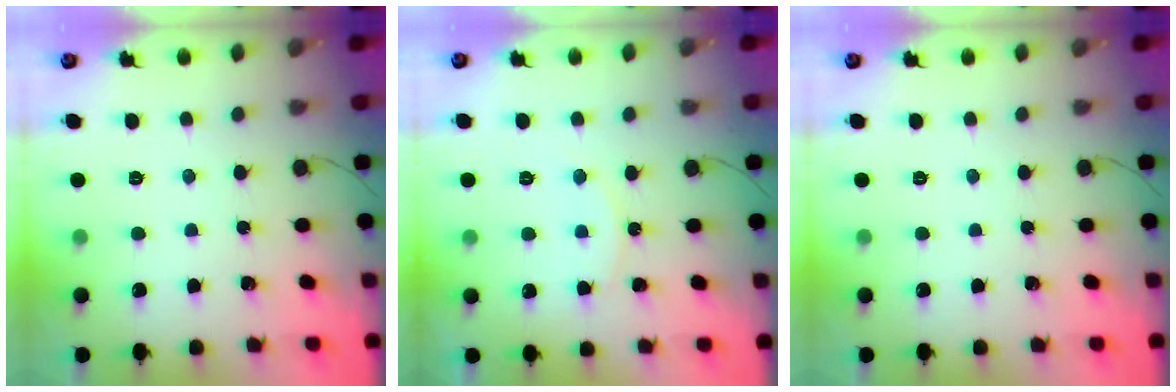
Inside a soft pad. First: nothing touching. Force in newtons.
{"total": 6.4, "press": 6.4, "slide": 0.6}
{"total": 0.0}